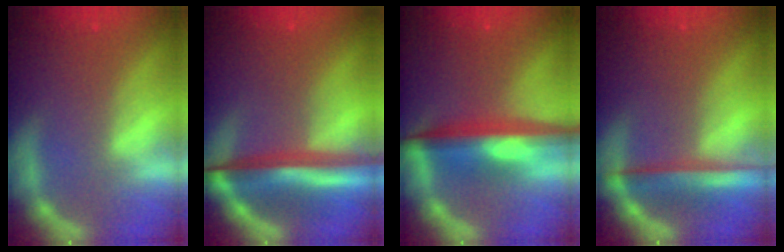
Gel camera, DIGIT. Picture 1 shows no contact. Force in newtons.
{"total": 9.4}
{"total": 7.1}
{"total": 5.0}